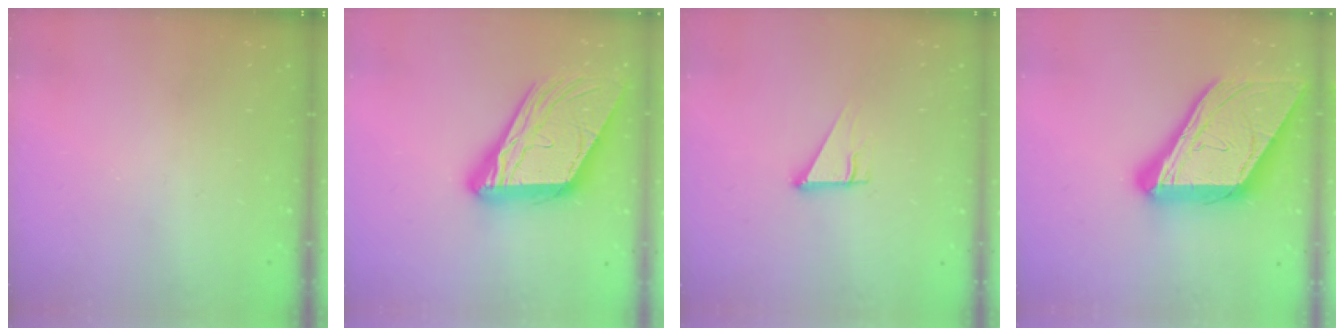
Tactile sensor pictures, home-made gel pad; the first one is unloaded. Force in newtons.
{"total": 20.7, "press": 20.6, "slide": 2.1}
{"total": 4.2, "press": 4.2, "slide": 0.3}
{"total": 24.3, "press": 24.2, "slide": 2.6}